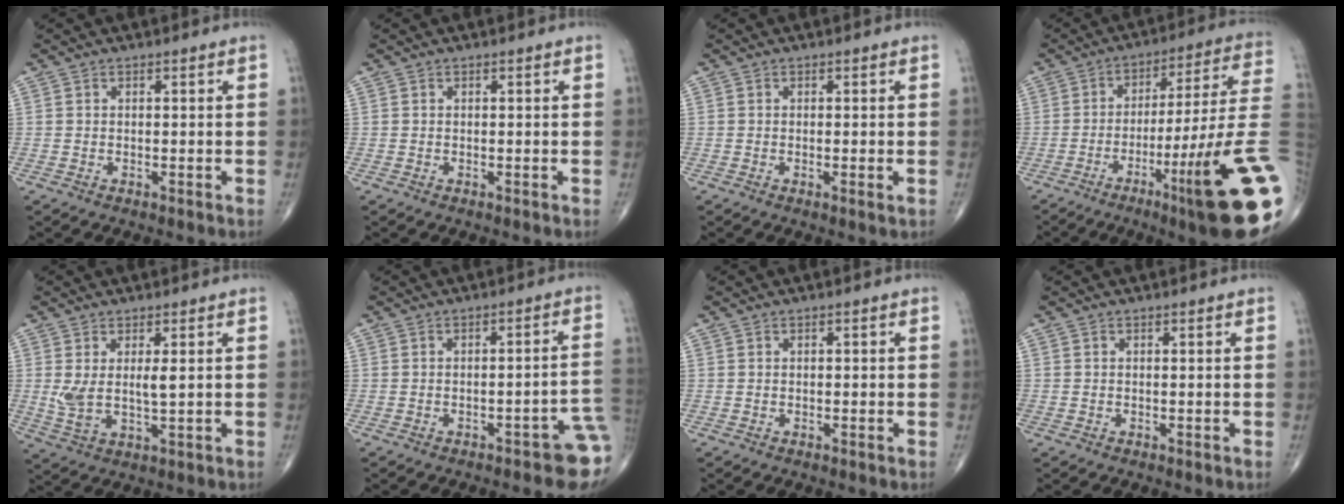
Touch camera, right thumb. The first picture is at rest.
{"total": 0.0}
{"total": 1.3, "force": [-0.2, 0.0, 1.2], "torque": [-0.020, -0.004, -0.004]}
{"total": 24.5, "force": [-8.1, 1.5, 23.1], "torque": [-0.275, 0.025, -0.120]}
{"total": 5.8, "force": [1.1, 2.1, 5.3], "torque": [-0.109, -0.012, 0.028]}
{"total": 8.7, "force": [-4.1, 2.4, 7.3], "torque": [-0.073, 0.028, -0.050]}
{"total": 0.0}
{"total": 0.0}